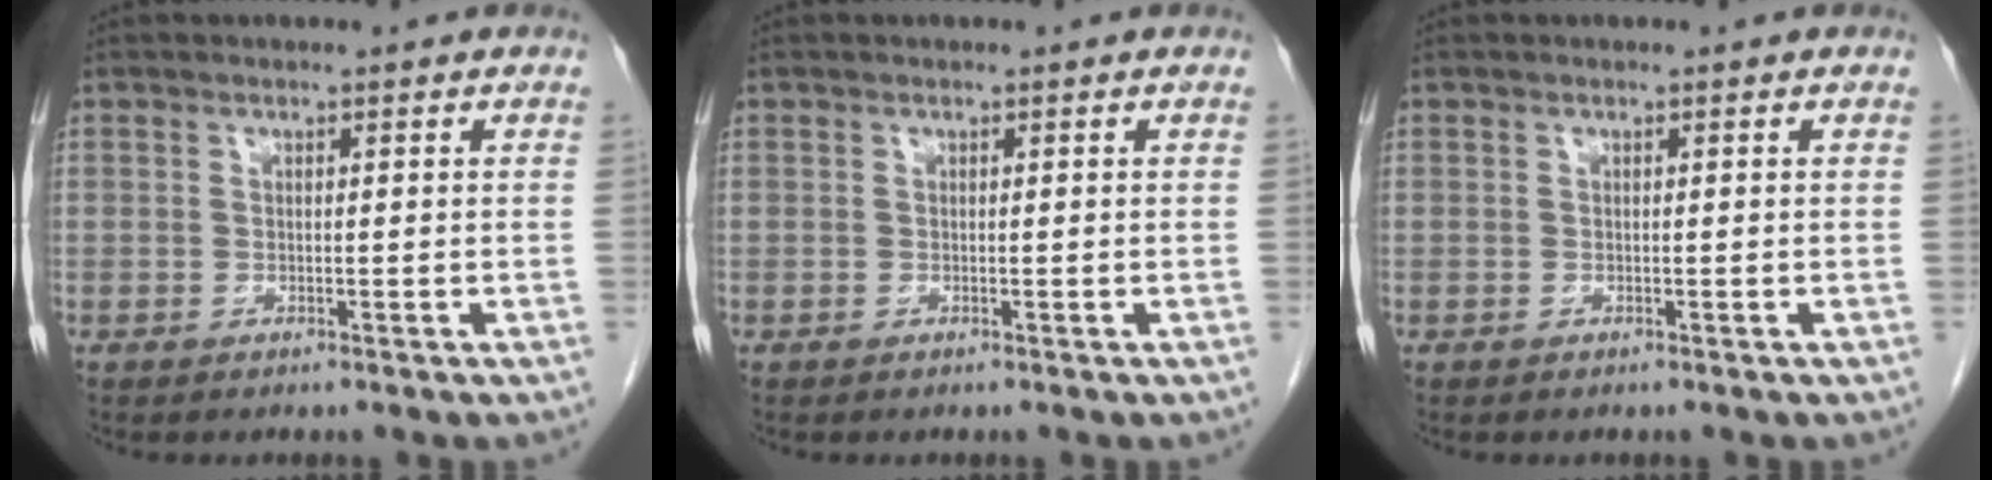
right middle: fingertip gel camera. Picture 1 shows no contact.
{"total": 0.0}
{"total": 0.0}